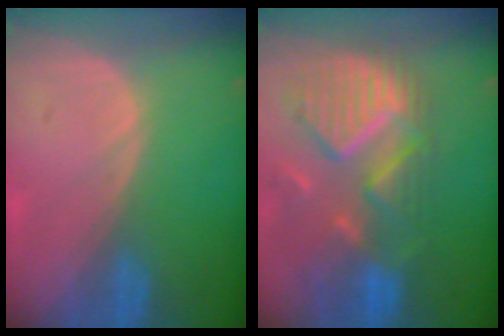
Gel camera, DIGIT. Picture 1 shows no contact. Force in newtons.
{"total": 11.7, "press": 10.3, "slide": 5.6}